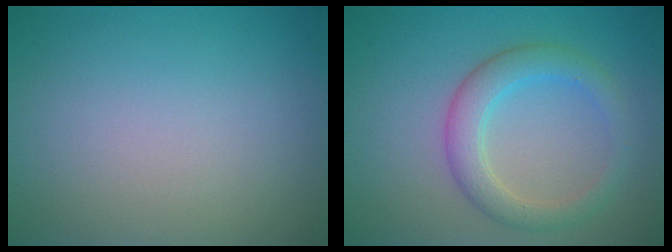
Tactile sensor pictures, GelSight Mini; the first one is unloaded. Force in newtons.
{"total": 3.7, "press": 3.7, "slide": 0.2}